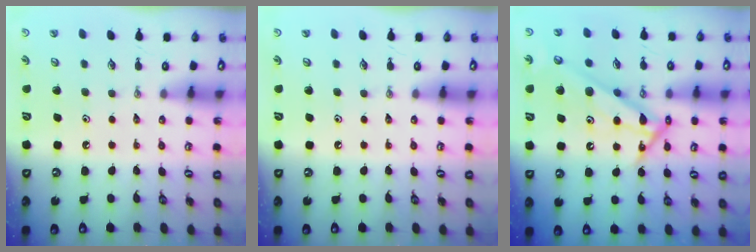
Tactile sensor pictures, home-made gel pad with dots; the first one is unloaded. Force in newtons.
{"total": 0.0}
{"total": 10.7, "press": 10.7, "slide": 0.5}